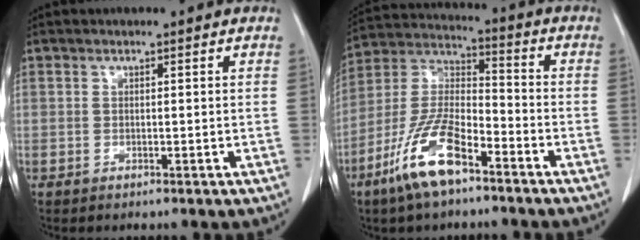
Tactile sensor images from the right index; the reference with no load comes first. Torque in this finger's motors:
{"motor_torque": [0.46, -0.40, -0.23, -0.10]}